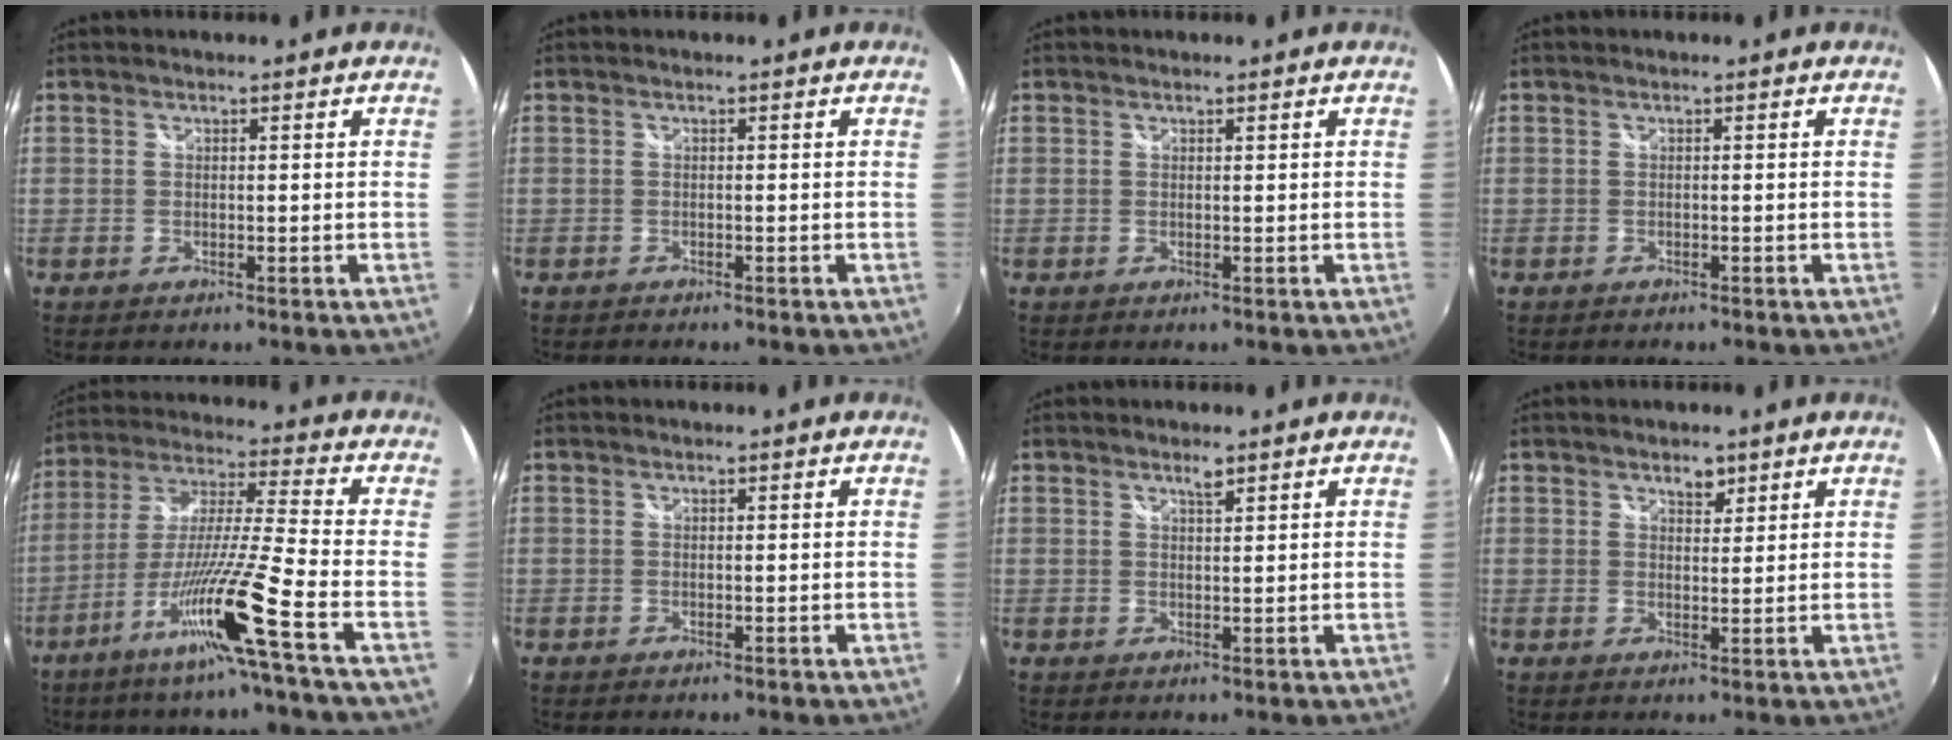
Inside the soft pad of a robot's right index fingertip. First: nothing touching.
{"total": 0.6, "force": [-0.6, 0.1, 0.1], "torque": [-0.004, -0.004, -0.012]}
{"total": 0.0}
{"total": 0.6, "force": [-0.5, 0.2, 0.1], "torque": [-0.004, -0.002, -0.010]}
{"total": 14.9, "force": [-8.5, -2.5, 11.9], "torque": [-0.223, -0.027, -0.157]}
{"total": 0.0}
{"total": 1.4, "force": [1.1, 0.2, 0.9], "torque": [-0.013, 0.003, 0.019]}
{"total": 2.3, "force": [1.6, 1.3, 0.9], "torque": [-0.010, 0.005, 0.027]}